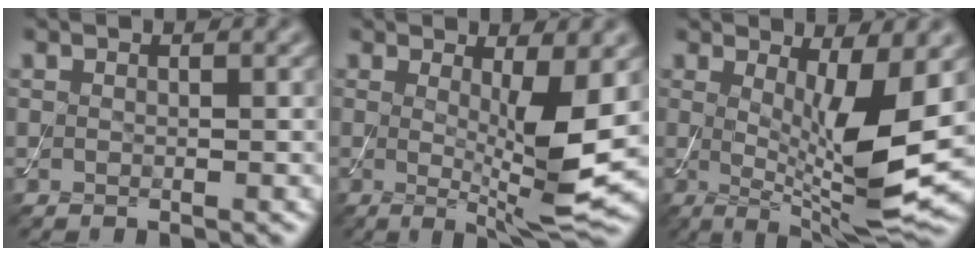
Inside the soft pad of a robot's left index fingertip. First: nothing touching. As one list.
[{"total": 6.5, "force": [0.3, 1.3, 6.4], "torque": [-0.094, -0.021, 0.010]}, {"total": 8.6, "force": [0.5, 2.1, 8.4], "torque": [-0.133, -0.023, 0.016]}]